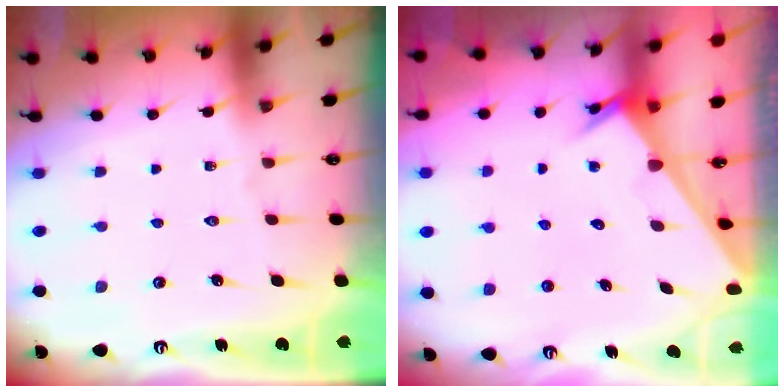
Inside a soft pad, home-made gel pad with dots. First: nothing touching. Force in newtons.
{"total": 2.4, "press": 2.4, "slide": 0.1}